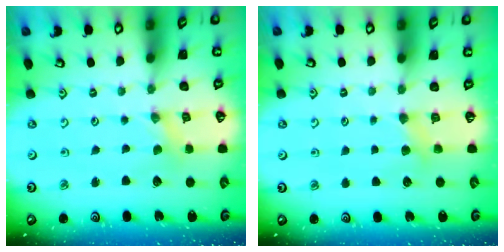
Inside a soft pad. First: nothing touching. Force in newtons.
{"total": 4.9, "press": 4.9, "slide": 0.5}